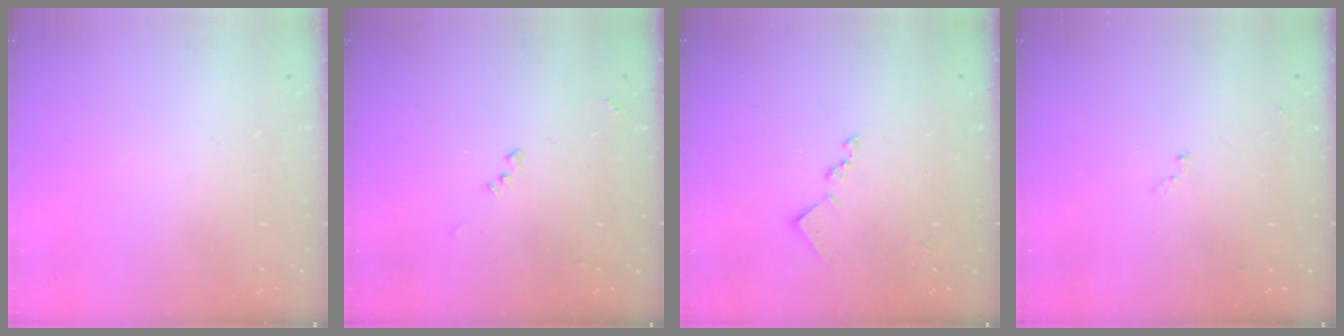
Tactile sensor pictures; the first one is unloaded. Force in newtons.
{"total": 8.6, "press": 8.6, "slide": 0.7}
{"total": 8.9, "press": 8.9, "slide": 0.6}
{"total": 9.6, "press": 9.6, "slide": 1.2}